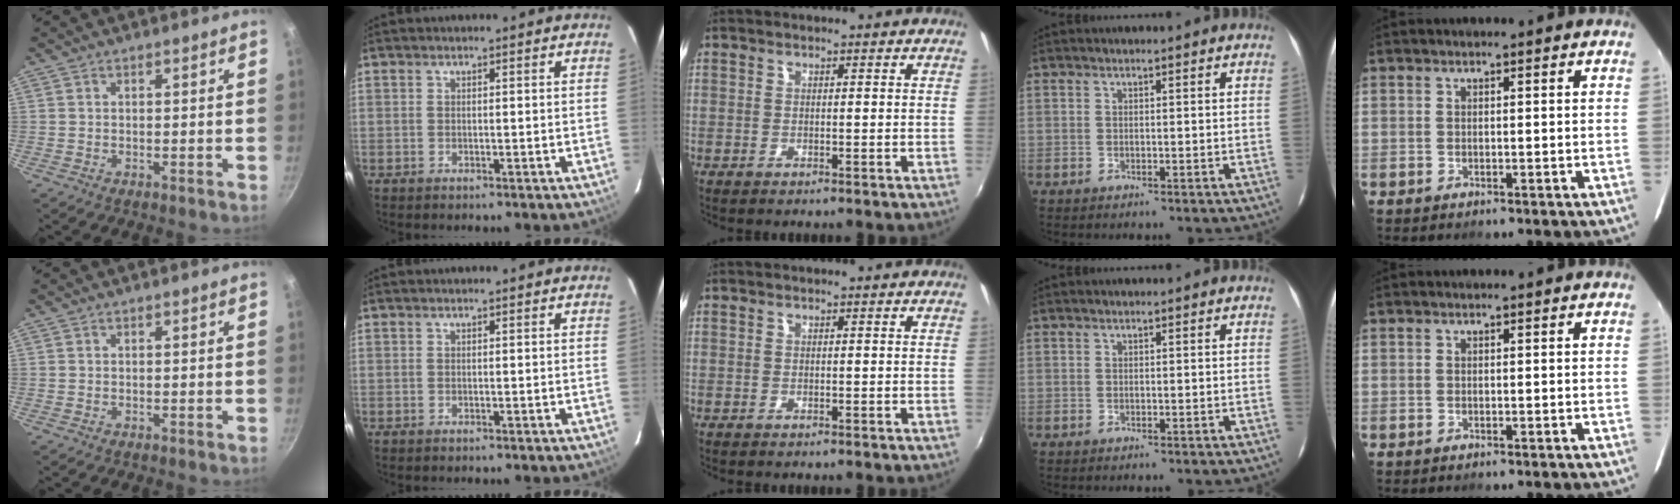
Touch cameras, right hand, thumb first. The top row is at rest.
{}